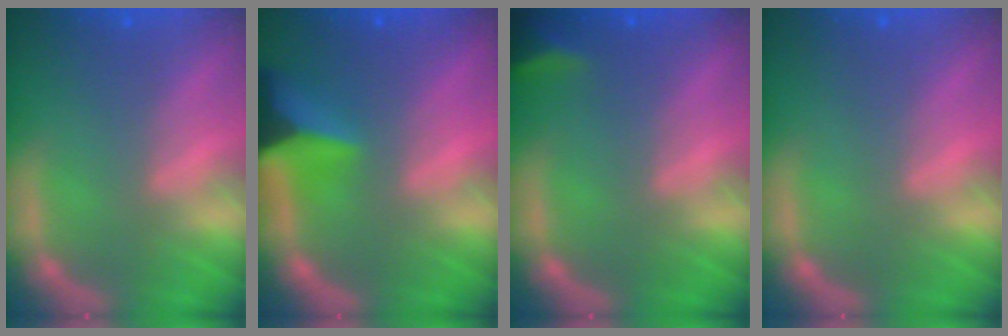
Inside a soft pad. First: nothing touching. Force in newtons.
{"total": 7.0}
{"total": 2.4}
{"total": 0.0}